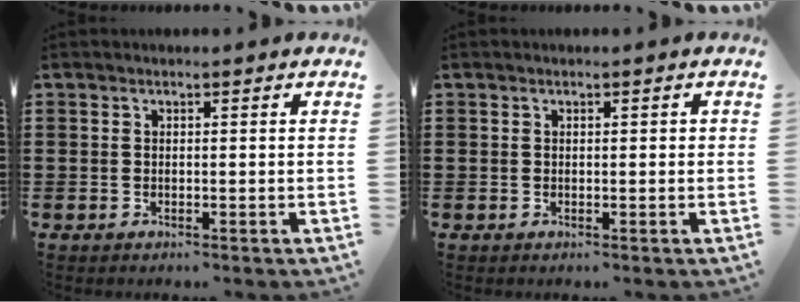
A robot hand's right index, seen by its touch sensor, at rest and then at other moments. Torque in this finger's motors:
{"motor_torque": [0.00, 0.04, 0.01, 0.00]}